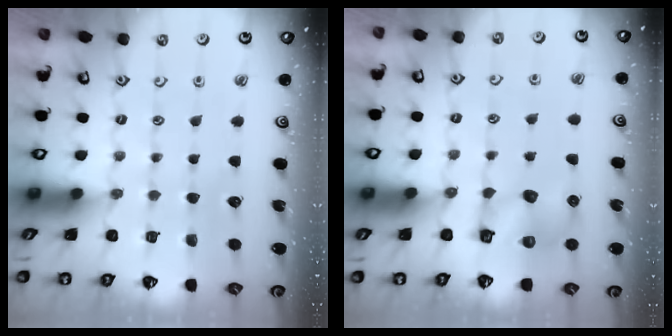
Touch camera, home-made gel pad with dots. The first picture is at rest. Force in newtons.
{"total": 9.2, "press": 9.2, "slide": 0.4}